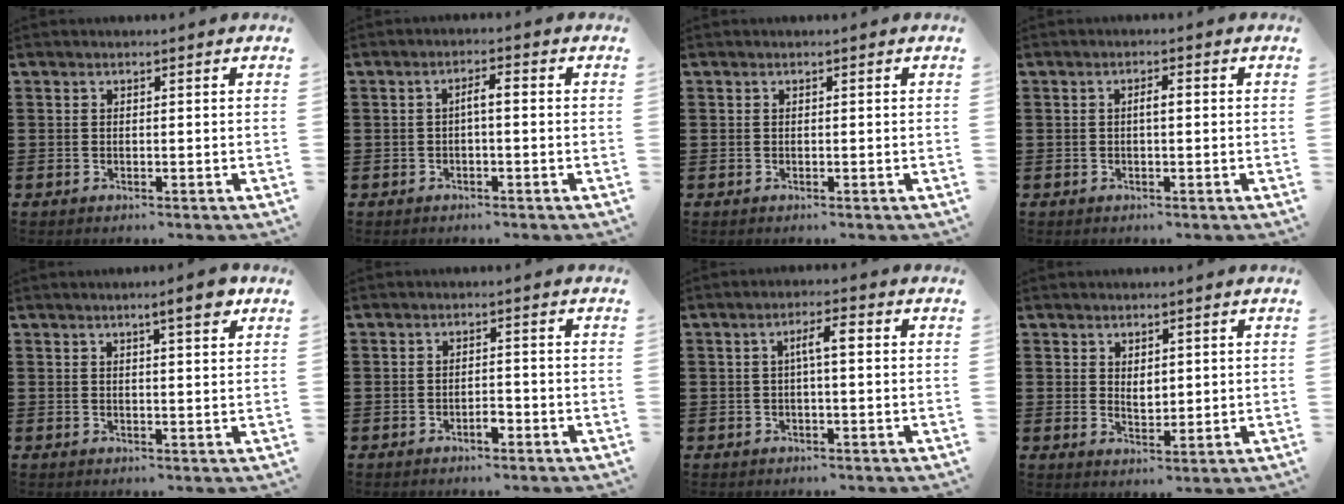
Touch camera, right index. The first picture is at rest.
{"total": 2.1, "force": [-0.4, 0.3, 2.0], "torque": [-0.039, 0.003, -0.009]}
{"total": 0.0}
{"total": 1.6, "force": [-0.1, 0.4, 1.5], "torque": [-0.028, 0.002, -0.002]}
{"total": 4.1, "force": [2.5, 0.7, 3.3], "torque": [-0.045, -0.005, 0.036]}
{"total": 1.9, "force": [-1.1, 0.6, 1.4], "torque": [-0.028, 0.001, -0.021]}
{"total": 3.4, "force": [0.1, 0.7, 3.4], "torque": [-0.063, 0.007, -0.001]}
{"total": 2.0, "force": [1.3, 1.1, 1.1], "torque": [-0.016, 0.001, 0.022]}